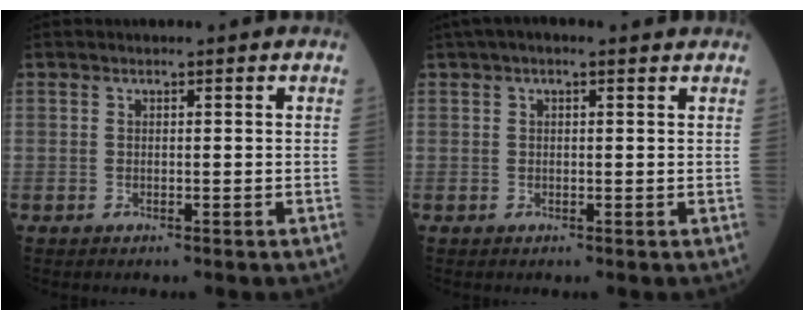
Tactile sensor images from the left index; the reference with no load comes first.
{"total": 3.6, "force": [2.3, 1.1, 2.5], "torque": [-0.046, 0.031, 0.035]}